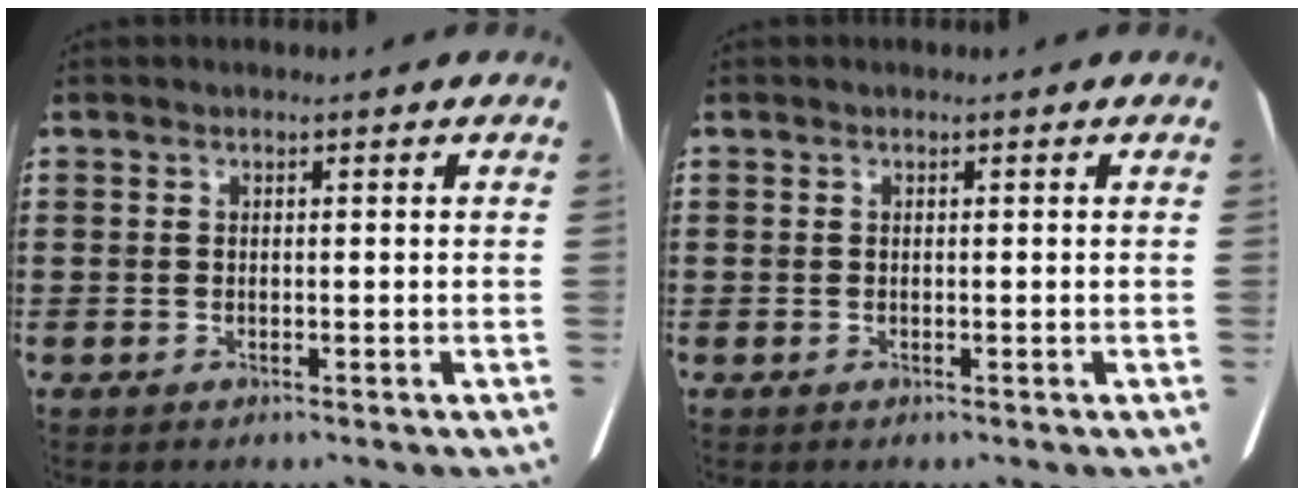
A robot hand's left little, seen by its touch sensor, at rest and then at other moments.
{"total": 0.0}